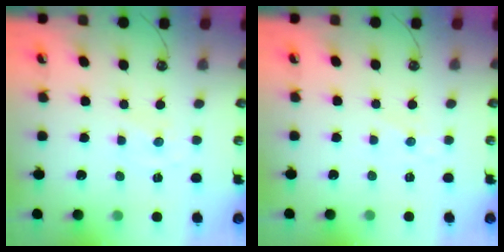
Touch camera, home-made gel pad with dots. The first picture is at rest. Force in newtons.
{"total": 1.9, "press": 1.9, "slide": 0.5}